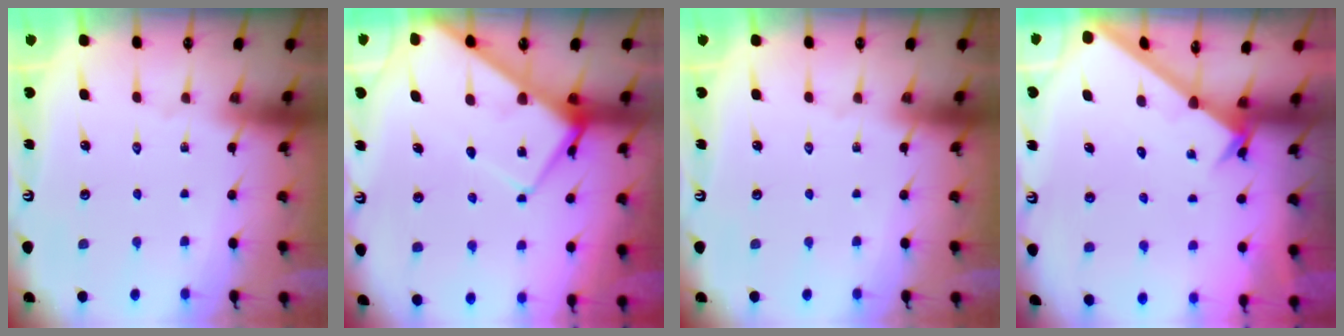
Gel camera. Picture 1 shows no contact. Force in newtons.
{"total": 10.1, "press": 10.1, "slide": 1.0}
{"total": 0.0}
{"total": 1.9, "press": 1.9, "slide": 0.2}